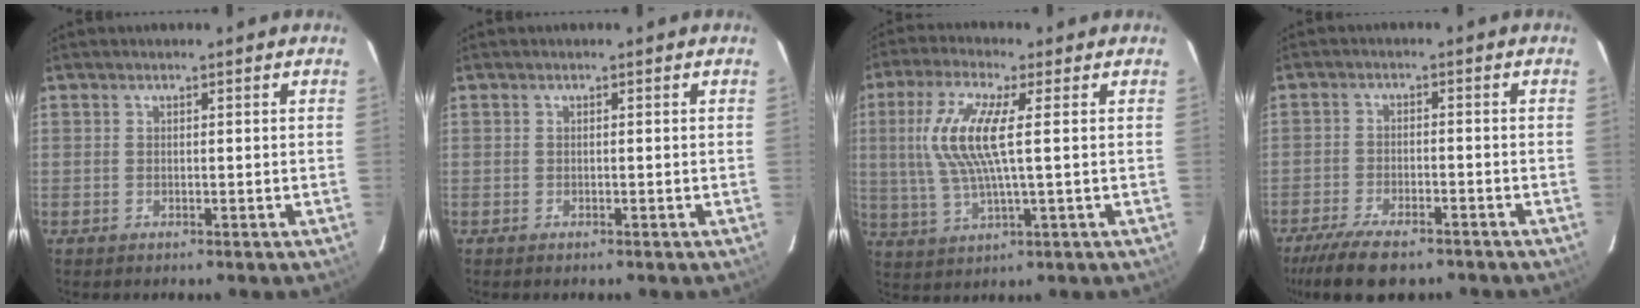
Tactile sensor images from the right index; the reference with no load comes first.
{"total": 0.0}
{"total": 11.2, "force": [1.8, 1.8, 10.9], "torque": [-0.222, 0.004, 0.039]}
{"total": 11.4, "force": [-9.0, 3.5, 6.1], "torque": [-0.144, -0.028, -0.152]}